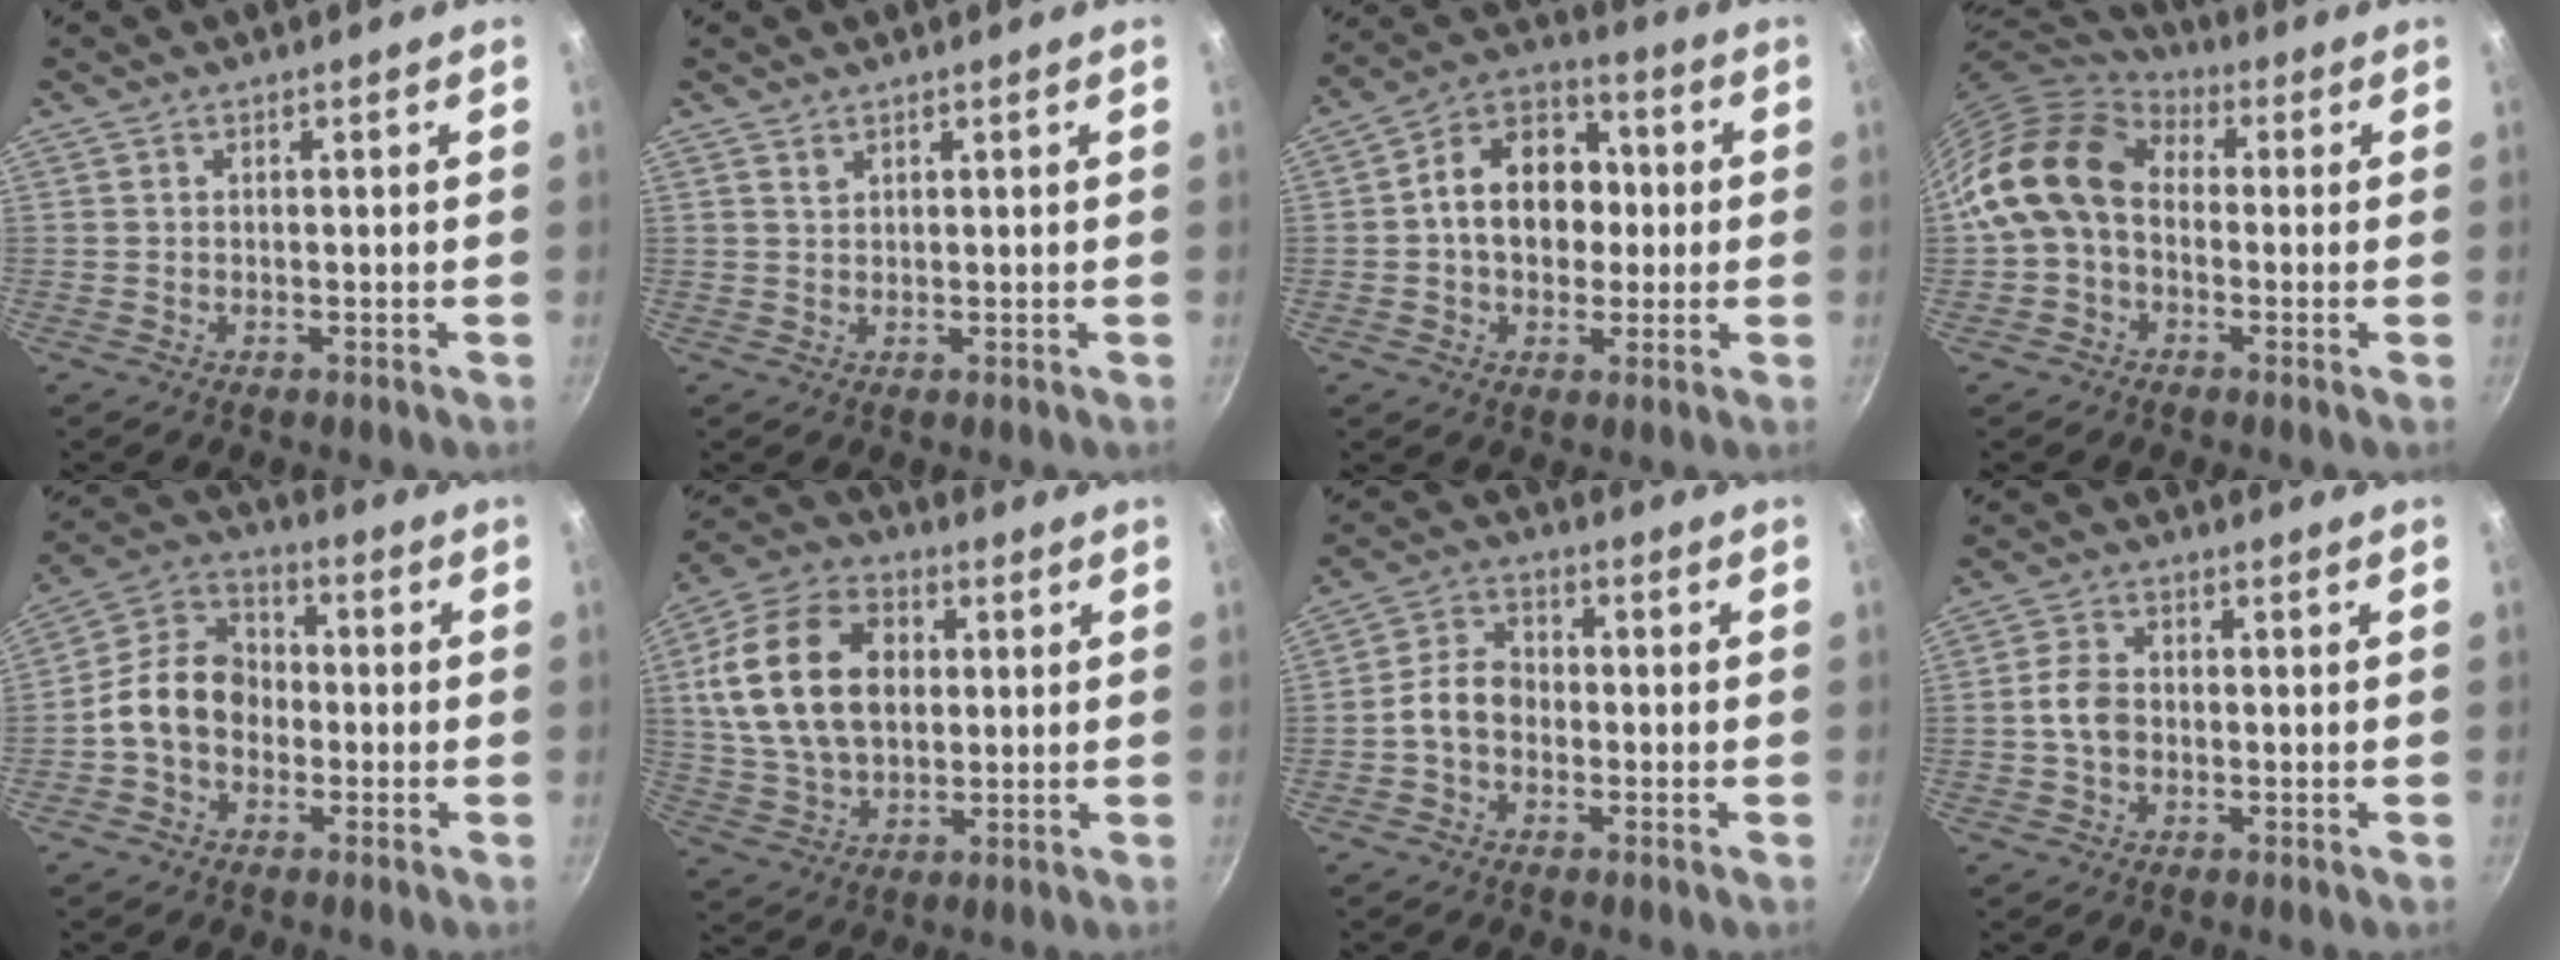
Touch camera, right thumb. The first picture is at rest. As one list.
[{"total": 1.1, "force": [0.8, 0.6, 0.5], "torque": [-0.007, -0.003, 0.016]}, {"total": 14.7, "force": [0.4, 11.0, 9.7], "torque": [-0.113, 0.028, -0.010]}, {"total": 14.3, "force": [0.5, 10.6, 9.5], "torque": [-0.156, 0.030, -0.010]}, {"total": 11.5, "force": [-1.9, 8.9, 7.0], "torque": [-0.089, 0.038, -0.055]}, {"total": 19.5, "force": [3.2, 13.3, 13.8], "torque": [-0.238, 0.010, 0.057]}, {"total": 6.3, "force": [-1.4, 4.7, 4.0], "torque": [-0.054, 0.027, -0.039]}, {"total": 5.0, "force": [-0.6, 3.7, 3.4], "torque": [-0.060, 0.016, -0.017]}]